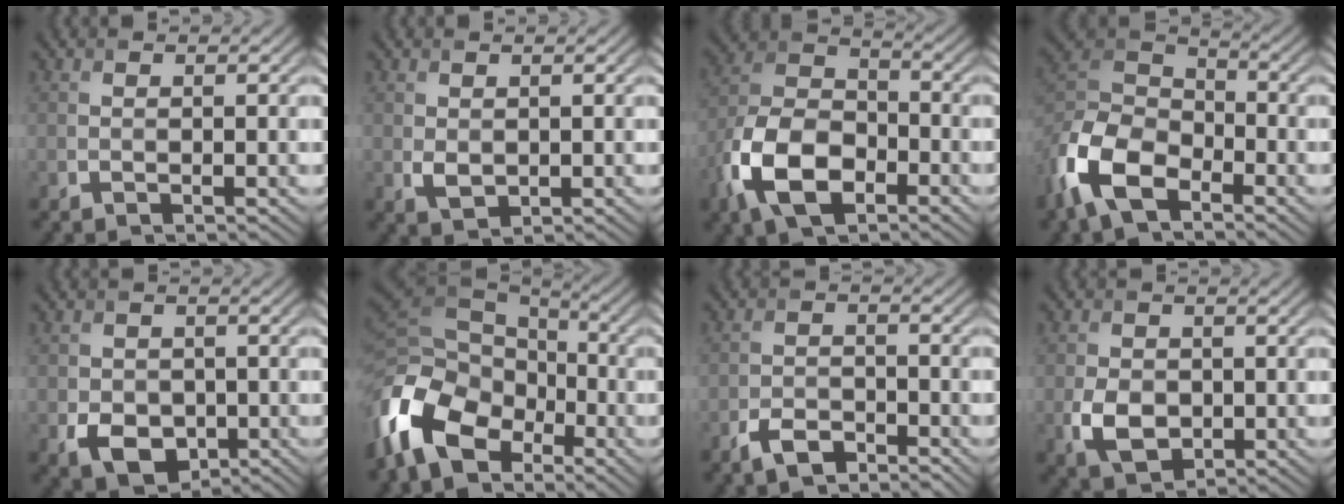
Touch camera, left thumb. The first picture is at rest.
{"total": 1.7, "force": [0.3, 1.2, 1.1], "torque": [-0.025, -0.004, 0.012]}
{"total": 12.2, "force": [-5.9, 6.9, 8.3], "torque": [-0.191, -0.010, -0.127]}
{"total": 12.5, "force": [-6.9, 6.8, 7.9], "torque": [-0.191, -0.017, -0.155]}
{"total": 5.1, "force": [-1.6, 3.9, 2.8], "torque": [-0.054, -0.017, -0.028]}
{"total": 15.6, "force": [-6.8, 10.3, 9.6], "torque": [-0.262, -0.046, -0.125]}
{"total": 3.8, "force": [-2.9, 1.5, 1.8], "torque": [-0.037, 0.000, -0.064]}
{"total": 4.7, "force": [-0.9, 3.5, 3.0], "torque": [-0.070, -0.014, -0.018]}